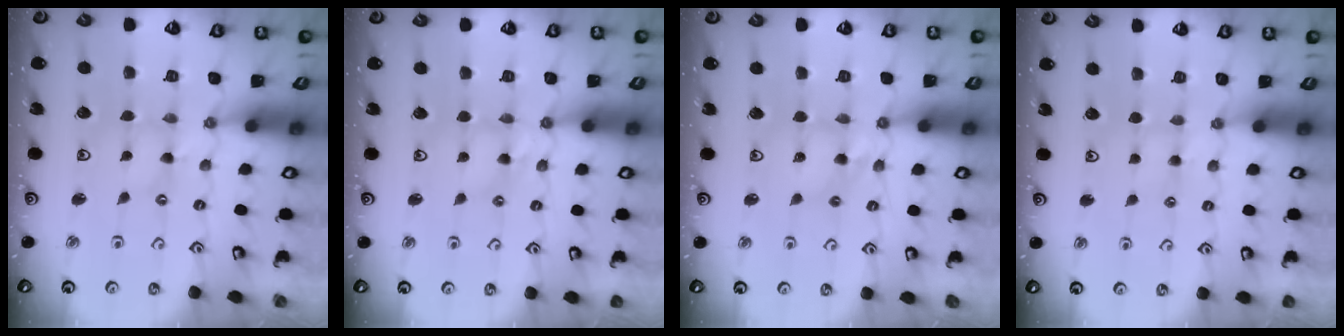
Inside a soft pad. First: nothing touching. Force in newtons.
{"total": 4.9, "press": 4.9, "slide": 0.5}
{"total": 7.4, "press": 7.4, "slide": 0.6}
{"total": 3.0, "press": 3.0, "slide": 0.4}